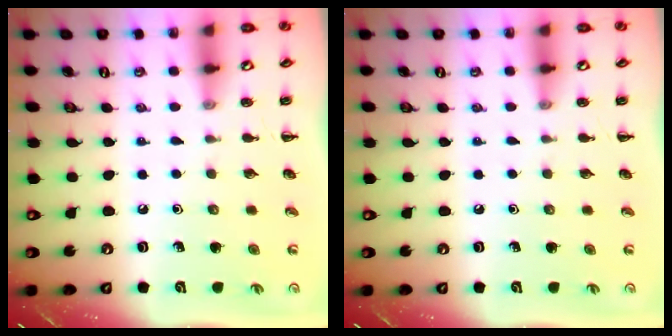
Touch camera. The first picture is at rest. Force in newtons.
{"total": 0.0}